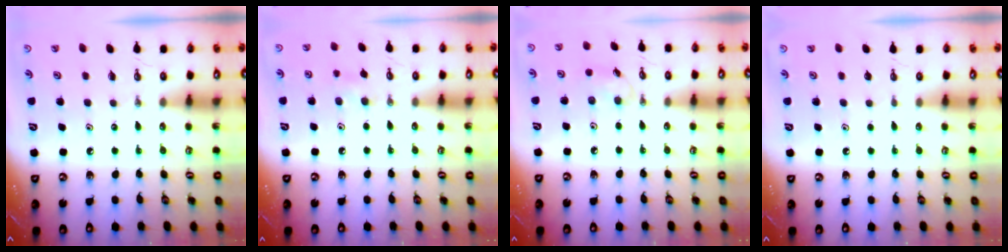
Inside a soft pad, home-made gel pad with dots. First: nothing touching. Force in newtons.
{"total": 6.9, "press": 6.6, "slide": 2.3}
{"total": 6.3, "press": 6.2, "slide": 1.0}
{"total": 0.9, "press": 0.1, "slide": 0.9}